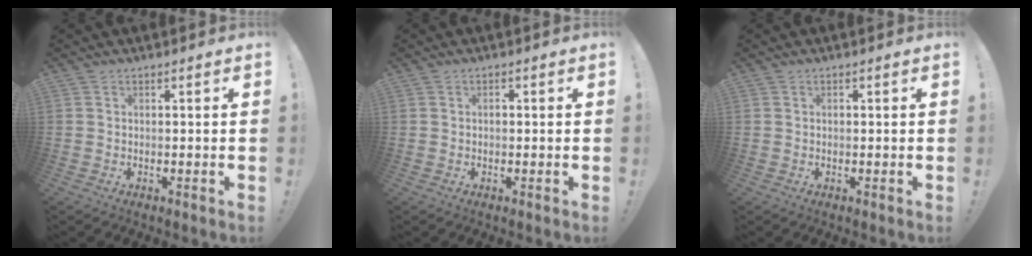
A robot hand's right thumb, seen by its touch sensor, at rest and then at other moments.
{"total": 0.9, "force": [-0.2, 0.7, 0.5], "torque": [-0.007, 0.001, -0.005]}
{"total": 0.6, "force": [0.0, 0.6, 0.2], "torque": [0.000, 0.001, -0.001]}